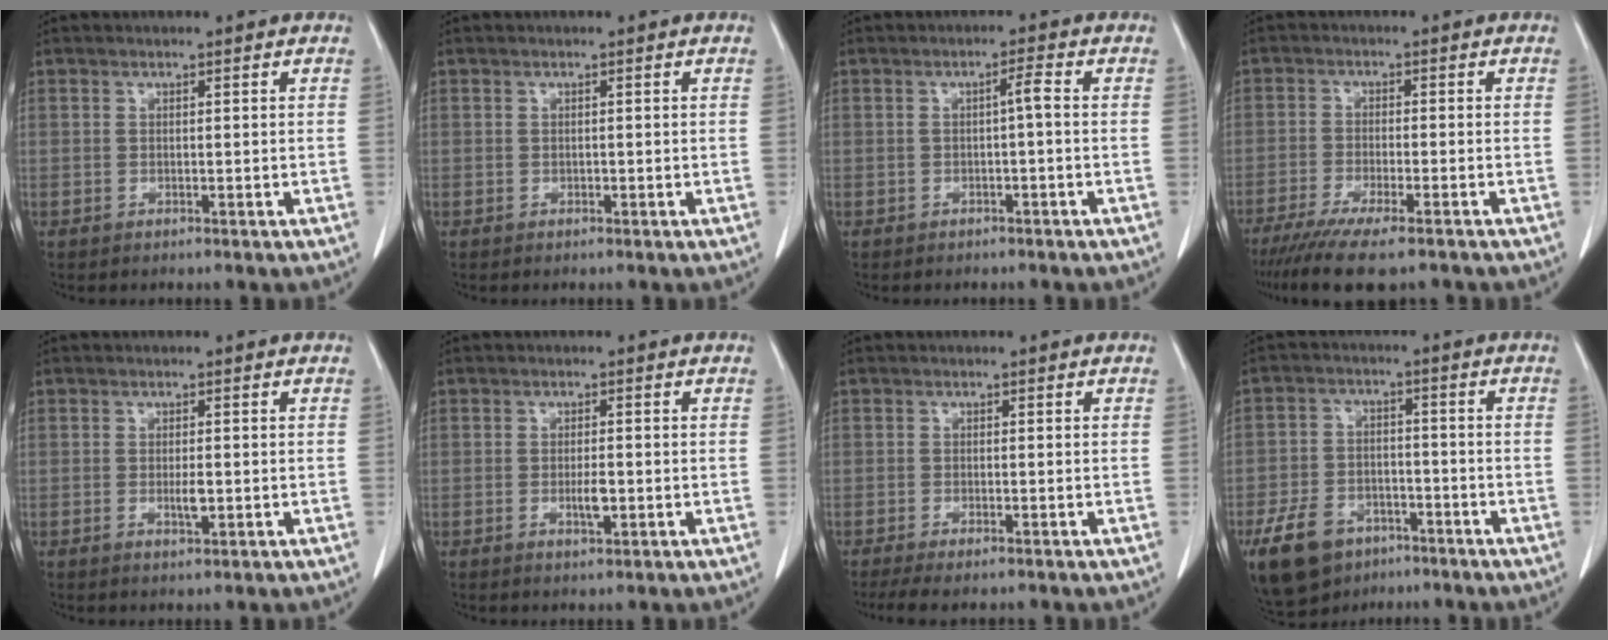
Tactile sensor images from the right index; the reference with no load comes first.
{"total": 0.0}
{"total": 1.9, "force": [-0.2, 0.0, 1.9], "torque": [-0.029, 0.003, -0.003]}
{"total": 10.9, "force": [-8.6, 1.1, 6.7], "torque": [-0.098, -0.023, -0.132]}
{"total": 2.1, "force": [-0.4, 0.6, 2.0], "torque": [-0.040, -0.003, -0.005]}
{"total": 2.6, "force": [-0.7, 0.7, 2.5], "torque": [-0.046, -0.001, -0.009]}
{"total": 5.4, "force": [-4.3, 1.0, 3.2], "torque": [-0.048, -0.010, -0.064]}
{"total": 12.4, "force": [-7.6, 8.0, 5.6], "torque": [-0.119, 0.003, -0.122]}